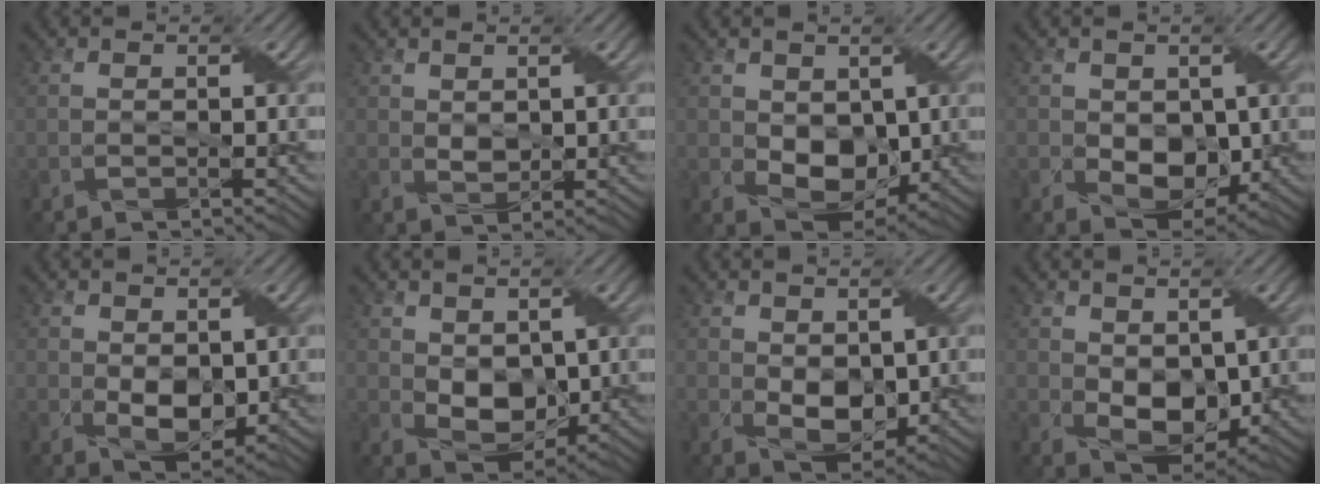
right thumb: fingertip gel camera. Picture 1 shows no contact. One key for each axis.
{"total": 1.8, "fx": 1.0, "fy": 1.2, "fz": 1.0, "tx": -0.023, "ty": -0.003, "tz": 0.021}
{"total": 6.5, "fx": 0.4, "fy": 4.8, "fz": 4.4, "tx": -0.089, "ty": -0.015, "tz": 0.009}
{"total": 5.6, "fx": -0.2, "fy": 4.1, "fz": 3.7, "tx": -0.073, "ty": -0.022, "tz": 0.004}
{"total": 4.9, "fx": 0.1, "fy": 3.2, "fz": 3.7, "tx": -0.074, "ty": -0.016, "tz": 0.009}
{"total": 5.8, "fx": 0.9, "fy": 4.1, "fz": 4.0, "tx": -0.086, "ty": -0.014, "tz": 0.022}
{"total": 5.3, "fx": 0.5, "fy": 3.5, "fz": 3.9, "tx": -0.081, "ty": -0.013, "tz": 0.014}
{"total": 6.5, "fx": 0.6, "fy": 4.4, "fz": 4.8, "tx": -0.095, "ty": -0.016, "tz": 0.014}